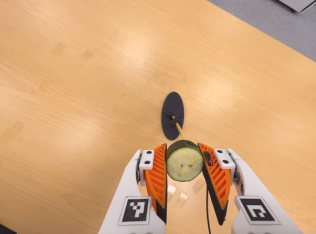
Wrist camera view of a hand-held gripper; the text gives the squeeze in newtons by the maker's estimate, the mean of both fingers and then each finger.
{"total": 11.0, "left": 10.0, "right": 11.9}